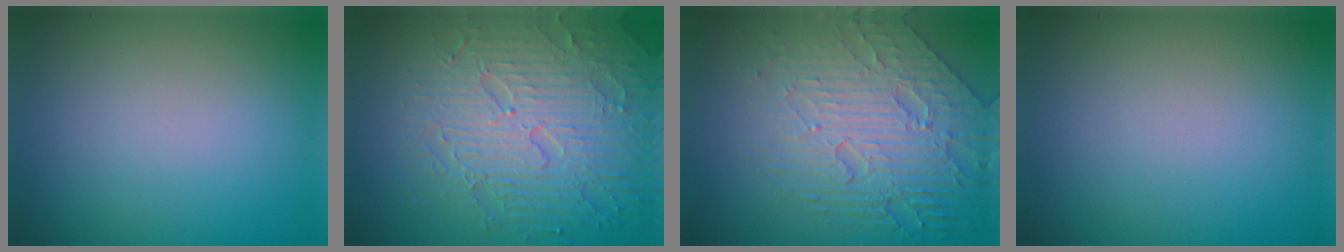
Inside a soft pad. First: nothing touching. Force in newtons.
{"total": 8.2, "press": 6.1, "slide": 5.5}
{"total": 8.4, "press": 5.6, "slide": 6.2}
{"total": 0.0}